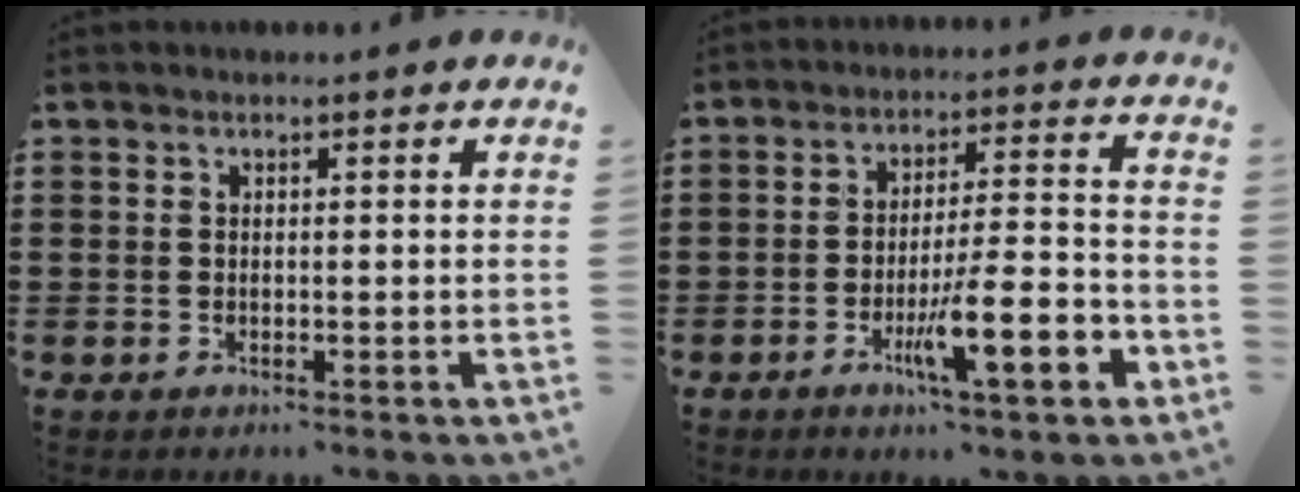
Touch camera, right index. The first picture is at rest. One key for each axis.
{"total": 11.0, "fx": -4.8, "fy": 2.2, "fz": 9.6, "tx": -0.158, "ty": 0.003, "tz": -0.081}